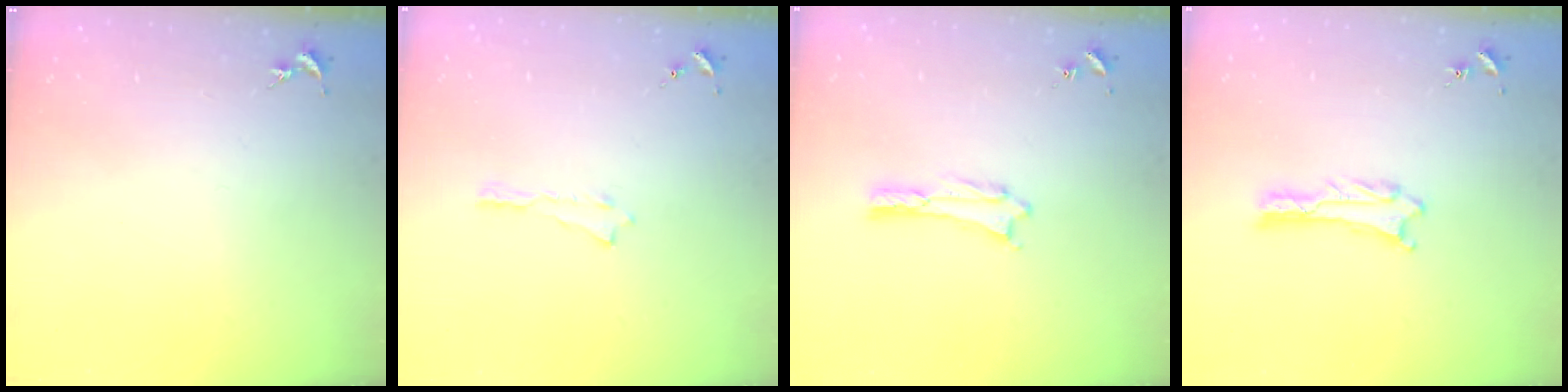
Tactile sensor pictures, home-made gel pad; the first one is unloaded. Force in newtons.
{"total": 0.0}
{"total": 0.5, "press": 0.5, "slide": 0.2}
{"total": 1.0, "press": 1.0, "slide": 0.1}